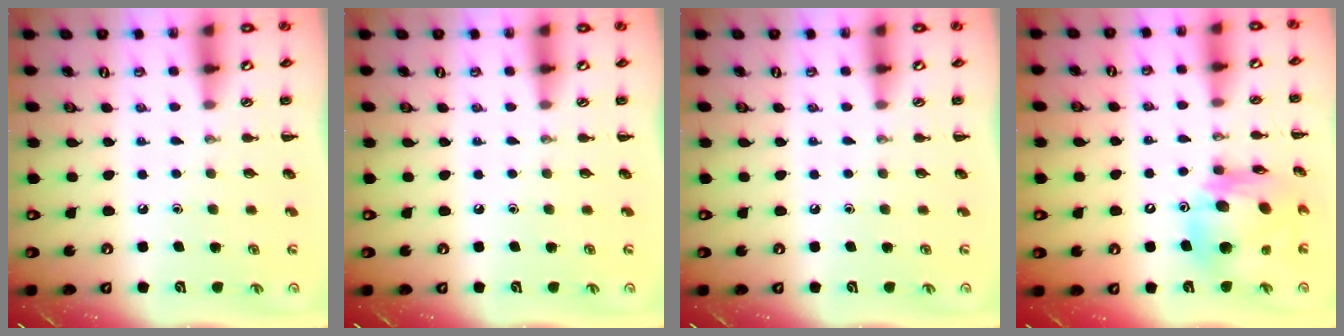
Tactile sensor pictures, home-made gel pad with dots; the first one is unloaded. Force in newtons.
{"total": 0.0}
{"total": 0.0}
{"total": 15.2, "press": 14.5, "slide": 4.5}